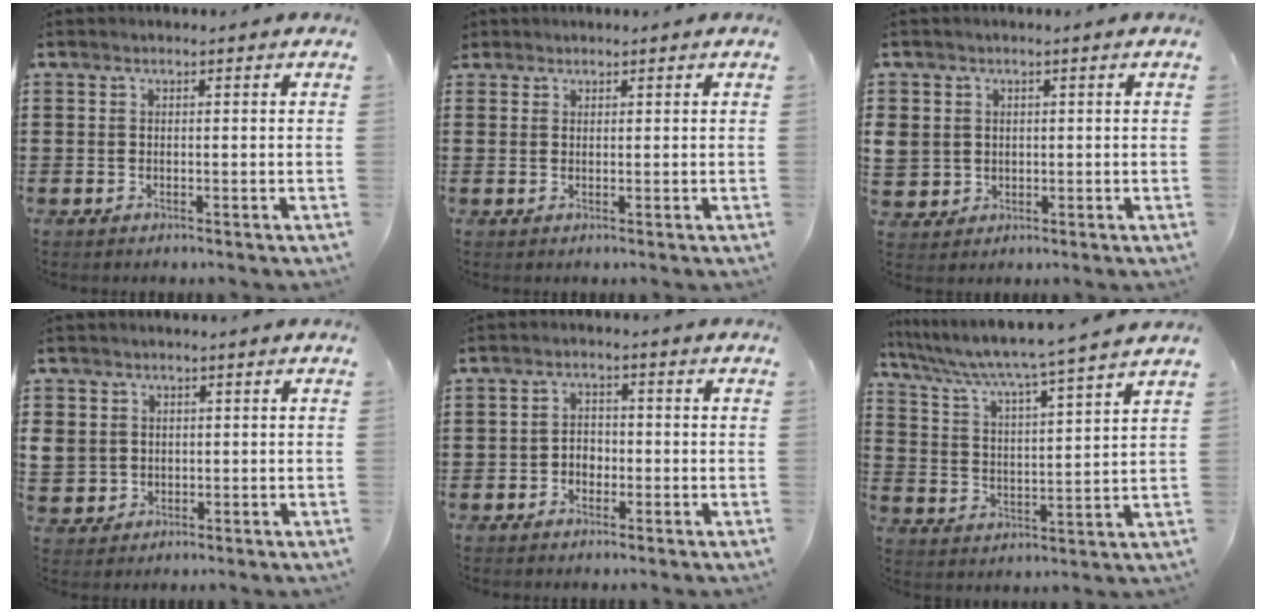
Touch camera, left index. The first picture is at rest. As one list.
[{"total": 1.1, "force": [1.0, 0.6, 0.0], "torque": [-0.004, 0.003, 0.019]}, {"total": 2.8, "force": [0.3, 2.7, 0.2], "torque": [-0.019, 0.009, 0.003]}, {"total": 3.1, "force": [0.5, 3.0, 0.1], "torque": [-0.020, 0.011, 0.007]}, {"total": 2.2, "force": [-1.2, 1.6, 0.8], "torque": [-0.020, 0.006, -0.028]}, {"total": 4.6, "force": [4.0, -0.9, 2.0], "torque": [-0.062, -0.041, 0.057]}]